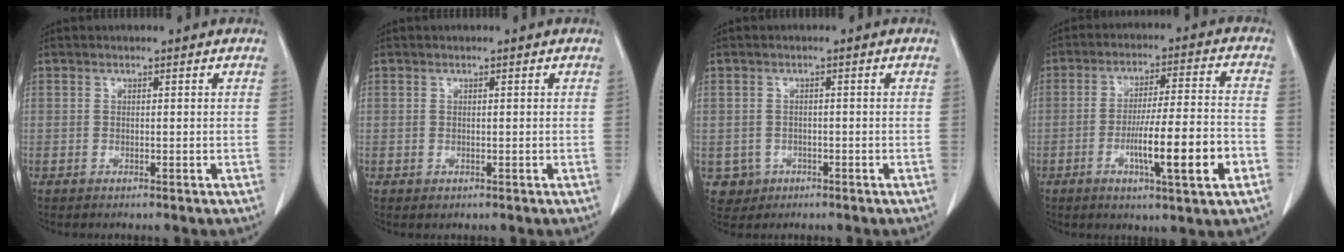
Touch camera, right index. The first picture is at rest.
{"total": 0.5, "force": [-0.1, 0.5, 0.1], "torque": [0.000, 0.002, 0.000]}
{"total": 3.4, "force": [-1.1, 3.2, 0.0], "torque": [0.003, 0.009, -0.013]}
{"total": 12.4, "force": [-4.2, 0.5, 11.7], "torque": [-0.190, -0.001, -0.065]}